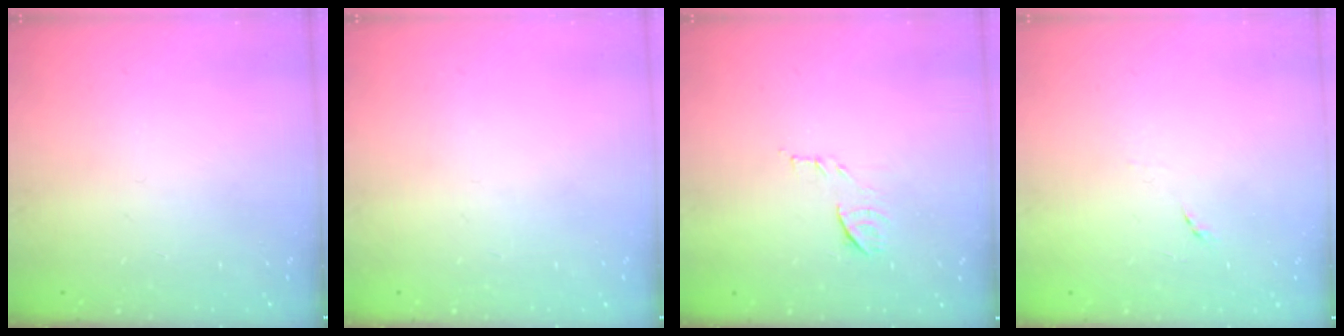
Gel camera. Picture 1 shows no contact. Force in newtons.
{"total": 0.0}
{"total": 7.8, "press": 7.7, "slide": 0.7}
{"total": 5.7, "press": 5.6, "slide": 0.6}